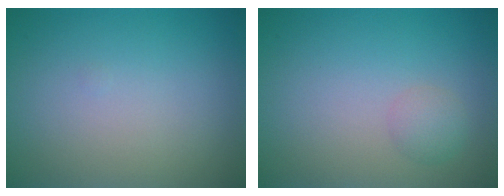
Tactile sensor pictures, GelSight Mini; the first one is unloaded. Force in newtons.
{"total": 1.4, "press": 1.4, "slide": 0.1}